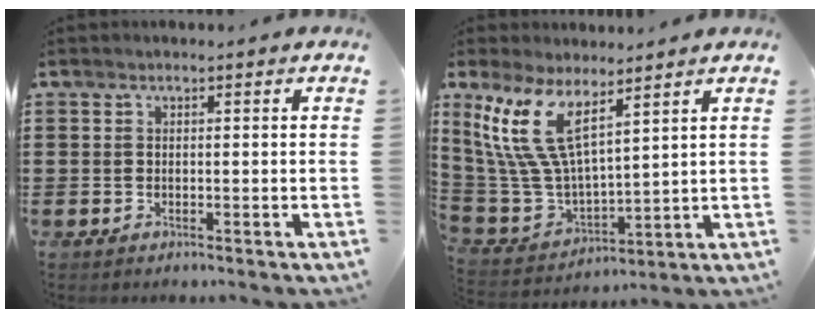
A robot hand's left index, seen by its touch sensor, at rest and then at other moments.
{"total": 12.5, "force": [7.2, 4.5, 9.1], "torque": [-0.232, -0.032, 0.127]}